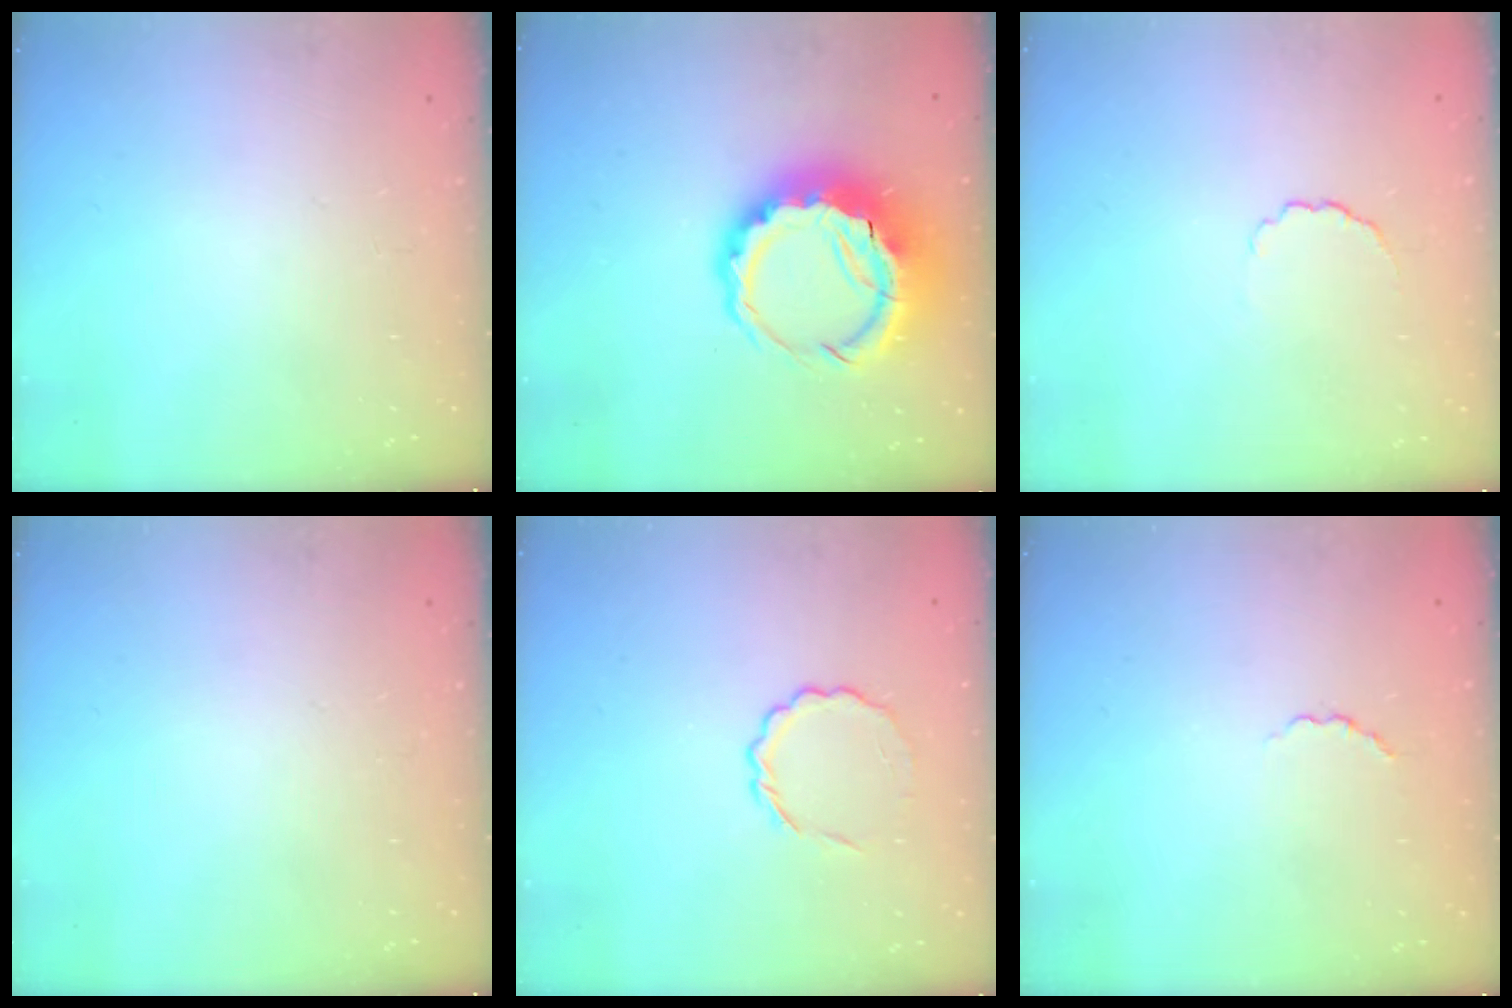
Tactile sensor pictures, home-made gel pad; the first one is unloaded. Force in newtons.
{"total": 12.2, "press": 11.8, "slide": 2.8}
{"total": 2.9, "press": 2.7, "slide": 1.0}
{"total": 0.0}
{"total": 5.8, "press": 5.5, "slide": 1.9}
{"total": 2.2, "press": 2.0, "slide": 0.8}